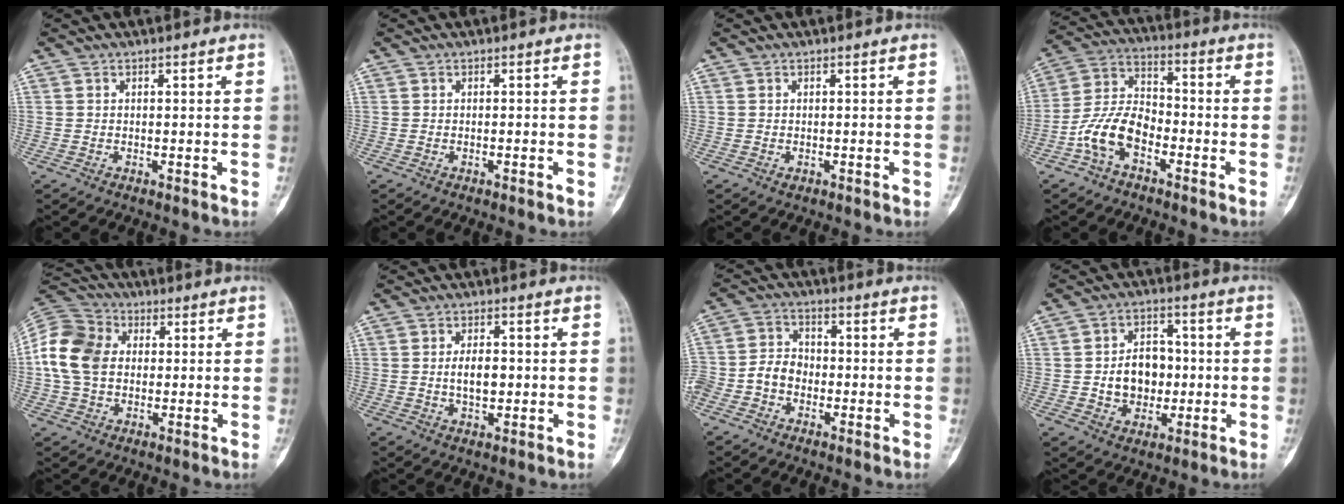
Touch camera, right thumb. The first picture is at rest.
{"total": 0.8, "force": [-0.4, 0.2, 0.7], "torque": [-0.015, 0.003, -0.003]}
{"total": 0.6, "force": [-0.3, 0.4, 0.4], "torque": [-0.005, 0.004, -0.001]}
{"total": 10.5, "force": [-4.6, 6.2, 7.1], "torque": [-0.135, 0.044, -0.094]}
{"total": 13.4, "force": [1.0, 10.3, 8.5], "torque": [-0.158, 0.024, 0.011]}
{"total": 5.0, "force": [-0.1, 2.7, 4.2], "torque": [-0.064, 0.000, -0.001]}
{"total": 9.2, "force": [-2.6, 7.3, 4.9], "torque": [-0.089, 0.031, -0.054]}
{"total": 9.8, "force": [-0.6, 7.6, 6.1], "torque": [-0.061, 0.017, -0.006]}